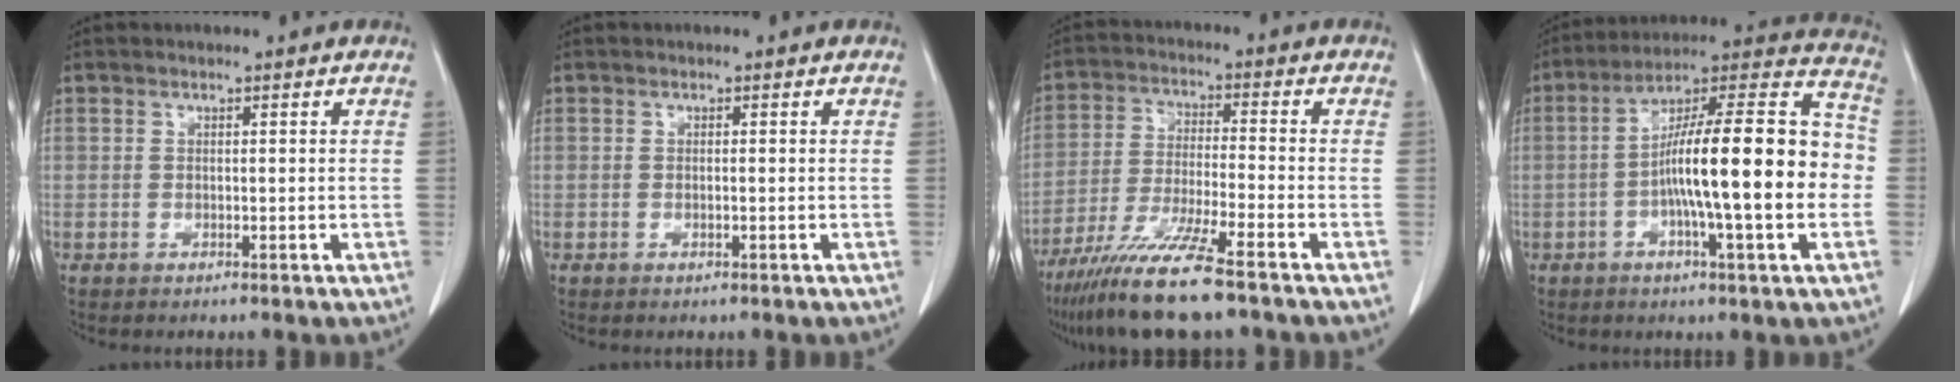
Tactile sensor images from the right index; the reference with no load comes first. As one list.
[{"total": 0.6, "force": [-0.1, 0.1, 0.6], "torque": [-0.014, -0.003, 0.000]}, {"total": 13.0, "force": [-9.3, 0.4, 9.0], "torque": [-0.176, -0.038, -0.165]}, {"total": 20.9, "force": [-2.6, 2.1, 20.7], "torque": [-0.307, 0.024, -0.046]}]